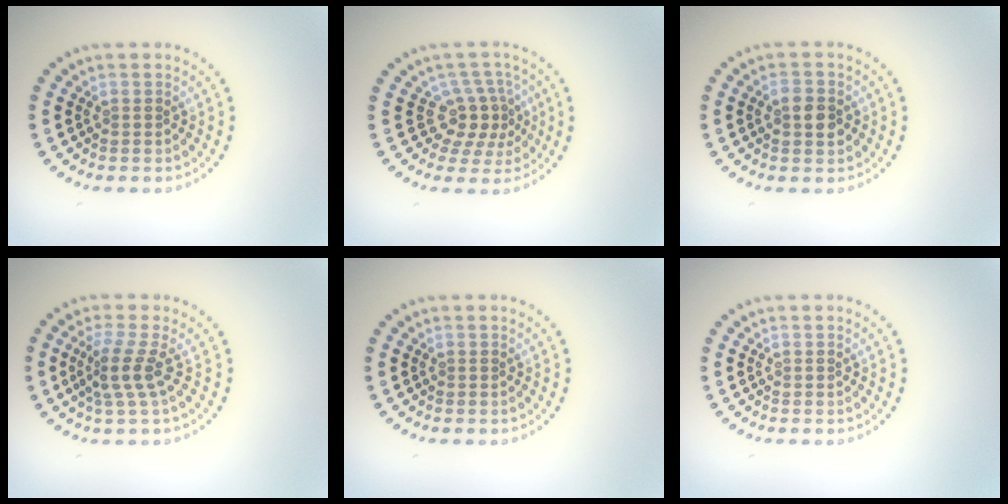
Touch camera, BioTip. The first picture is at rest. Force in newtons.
{"total": 3.4, "press": 2.5, "slide": 2.3}
{"total": 2.5, "press": 2.5, "slide": 0.1}
{"total": 2.9, "press": 2.1, "slide": 2.0}
{"total": 0.0}
{"total": 0.0}